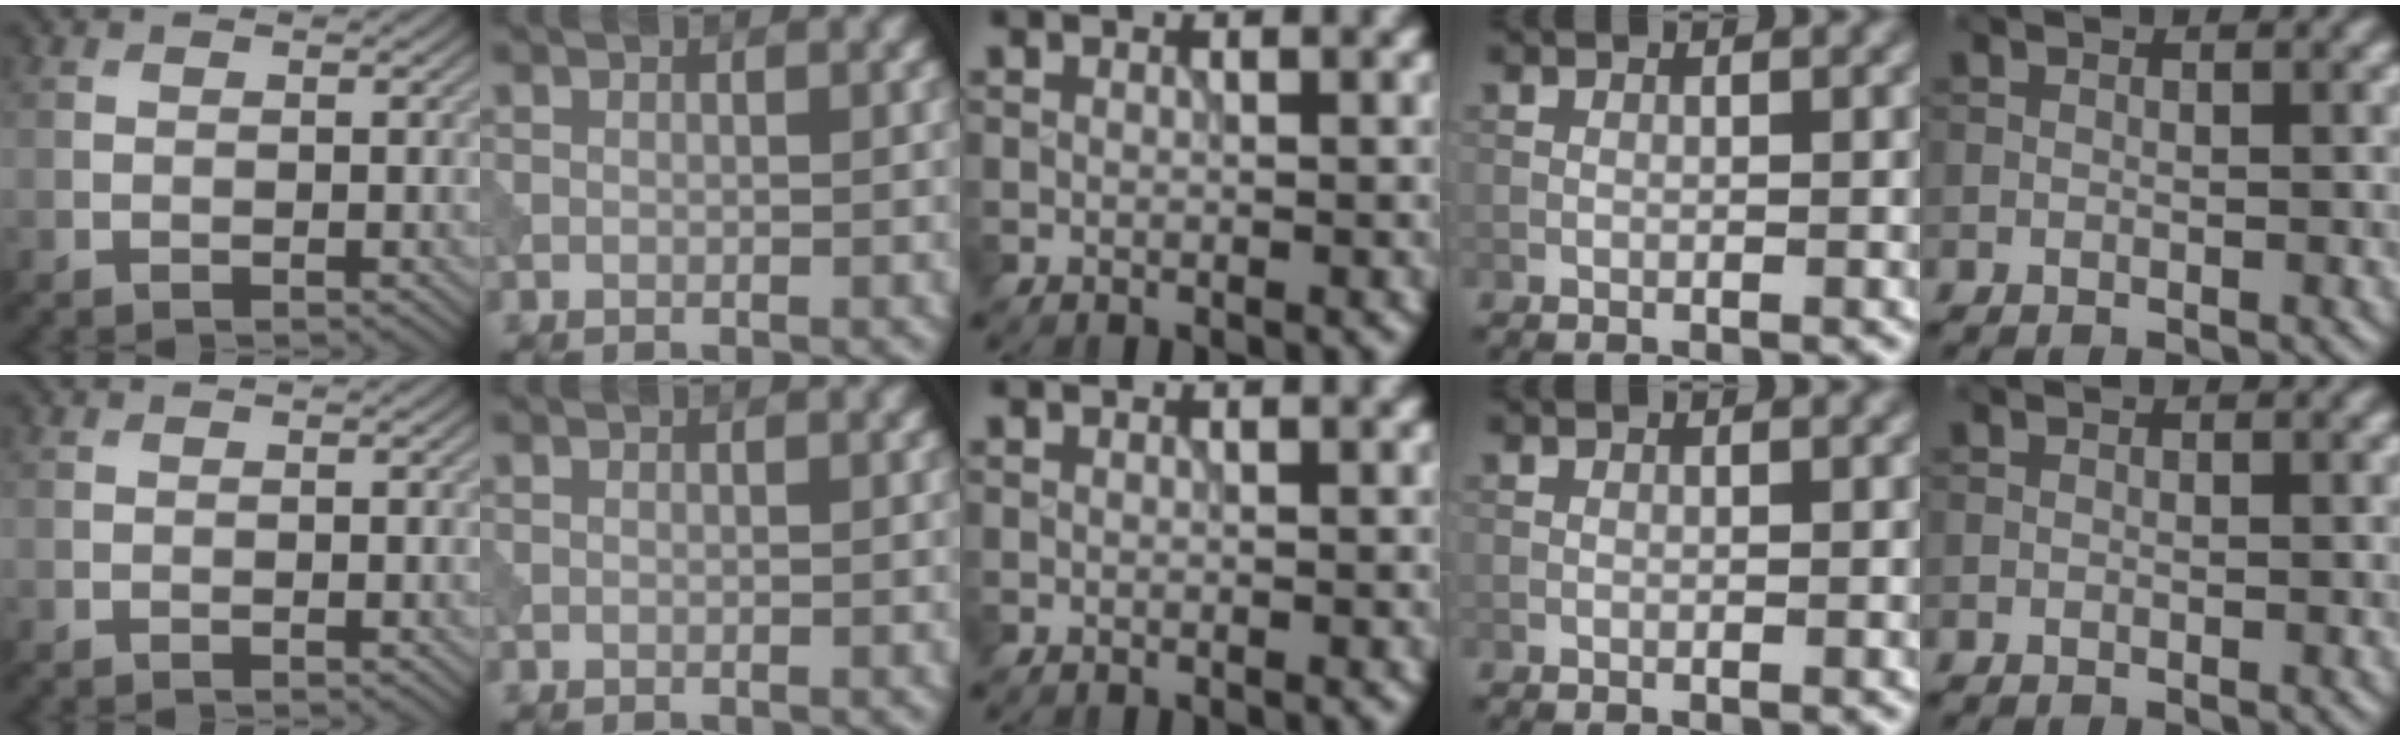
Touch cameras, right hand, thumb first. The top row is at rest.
{}